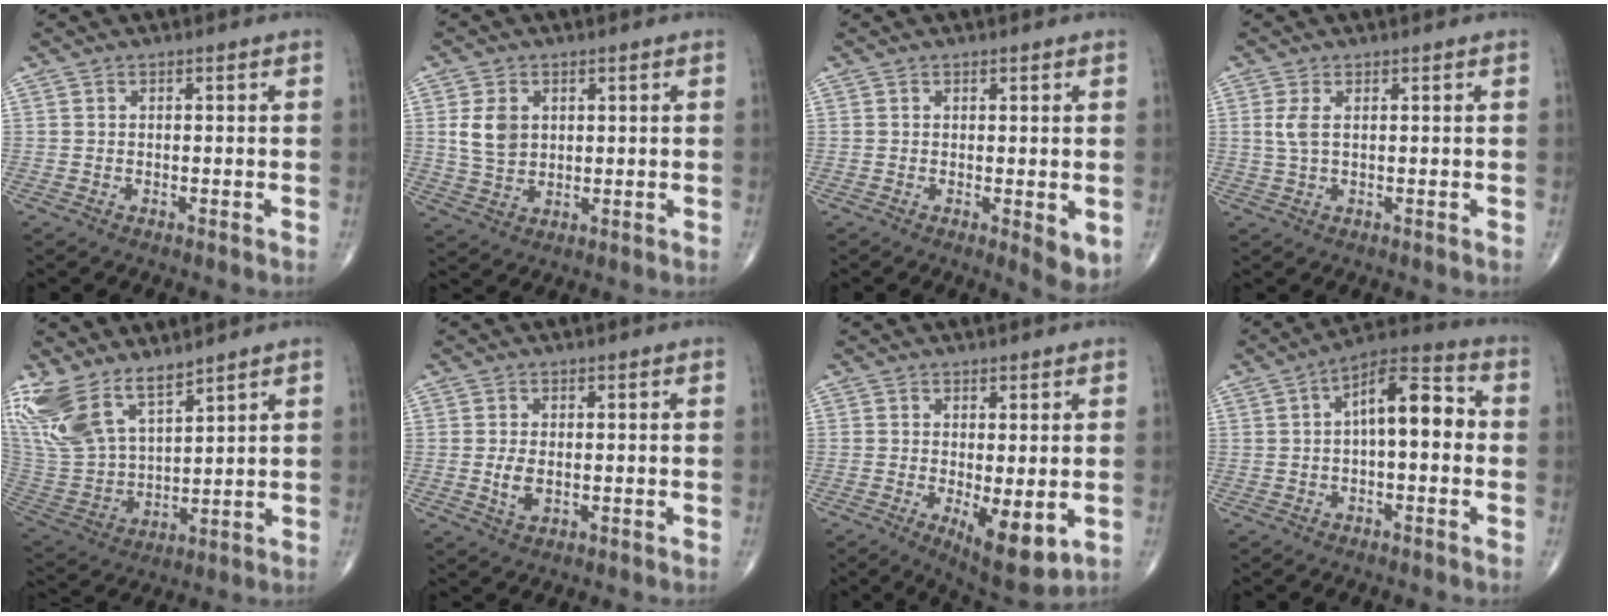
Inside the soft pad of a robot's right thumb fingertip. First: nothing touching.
{"total": 6.1, "force": [1.4, 4.5, 3.9], "torque": [-0.059, -0.006, 0.034]}
{"total": 3.9, "force": [-0.5, 1.4, 3.6], "torque": [-0.045, -0.013, -0.007]}
{"total": 2.7, "force": [0.6, 1.0, 2.4], "torque": [-0.063, 0.002, 0.017]}
{"total": 15.4, "force": [11.2, 6.2, 8.5], "torque": [-0.171, -0.047, 0.241]}
{"total": 3.3, "force": [-0.3, 1.9, 2.7], "torque": [-0.051, -0.006, -0.003]}
{"total": 8.3, "force": [-1.7, 3.0, 7.5], "torque": [-0.107, -0.025, -0.019]}
{"total": 11.3, "force": [0.7, 5.1, 10.1], "torque": [-0.141, 0.038, 0.000]}